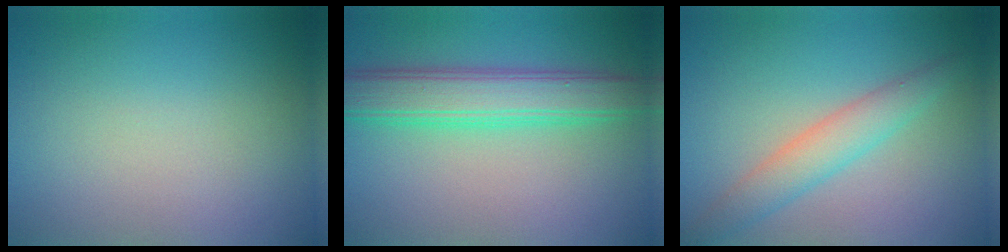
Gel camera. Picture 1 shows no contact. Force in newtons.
{"total": 5.4, "press": 5.4, "slide": 0.1}
{"total": 3.2, "press": 3.2, "slide": 0.1}